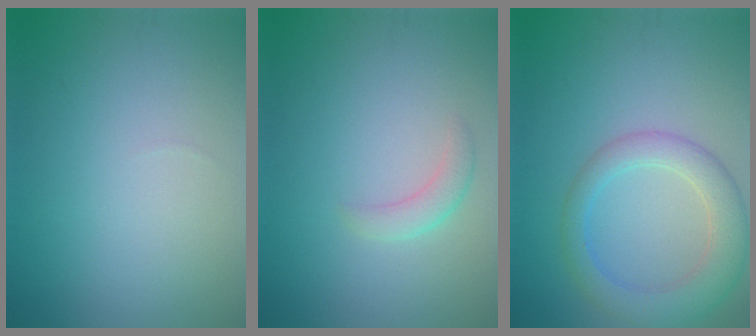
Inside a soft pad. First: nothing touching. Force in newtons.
{"total": 1.7, "press": 1.7, "slide": 0.1}
{"total": 4.9, "press": 4.9, "slide": 0.5}